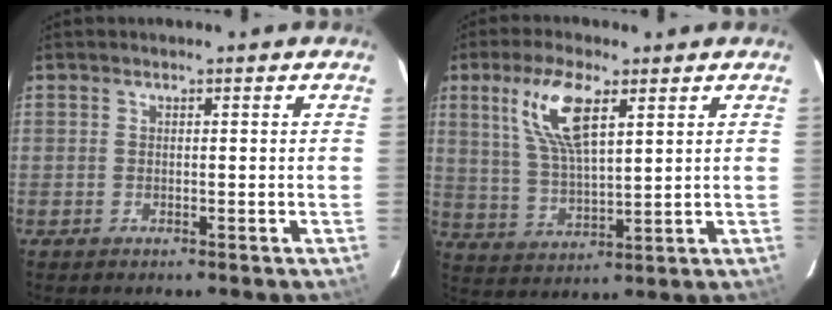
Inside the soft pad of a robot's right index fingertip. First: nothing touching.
{"total": 11.2, "force": [5.1, 3.8, 9.2], "torque": [-0.182, 0.007, 0.106]}